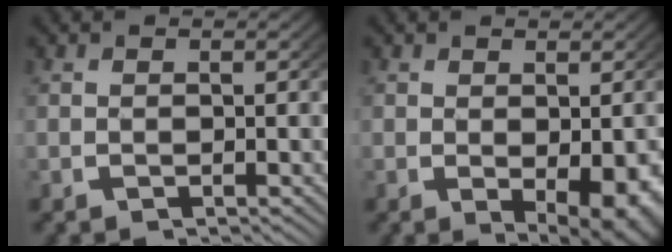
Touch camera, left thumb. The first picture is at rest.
{"total": 4.4, "force": [-0.5, 2.1, 3.8], "torque": [-0.060, -0.026, 0.011]}